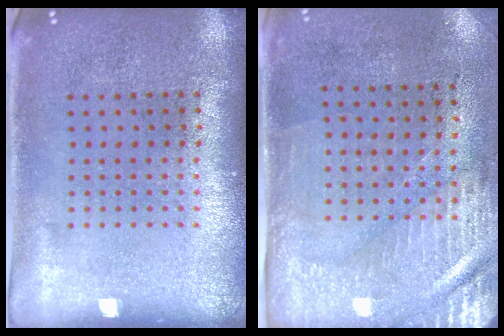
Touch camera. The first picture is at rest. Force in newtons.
{"total": 3.0, "press": 2.5, "slide": 1.6}